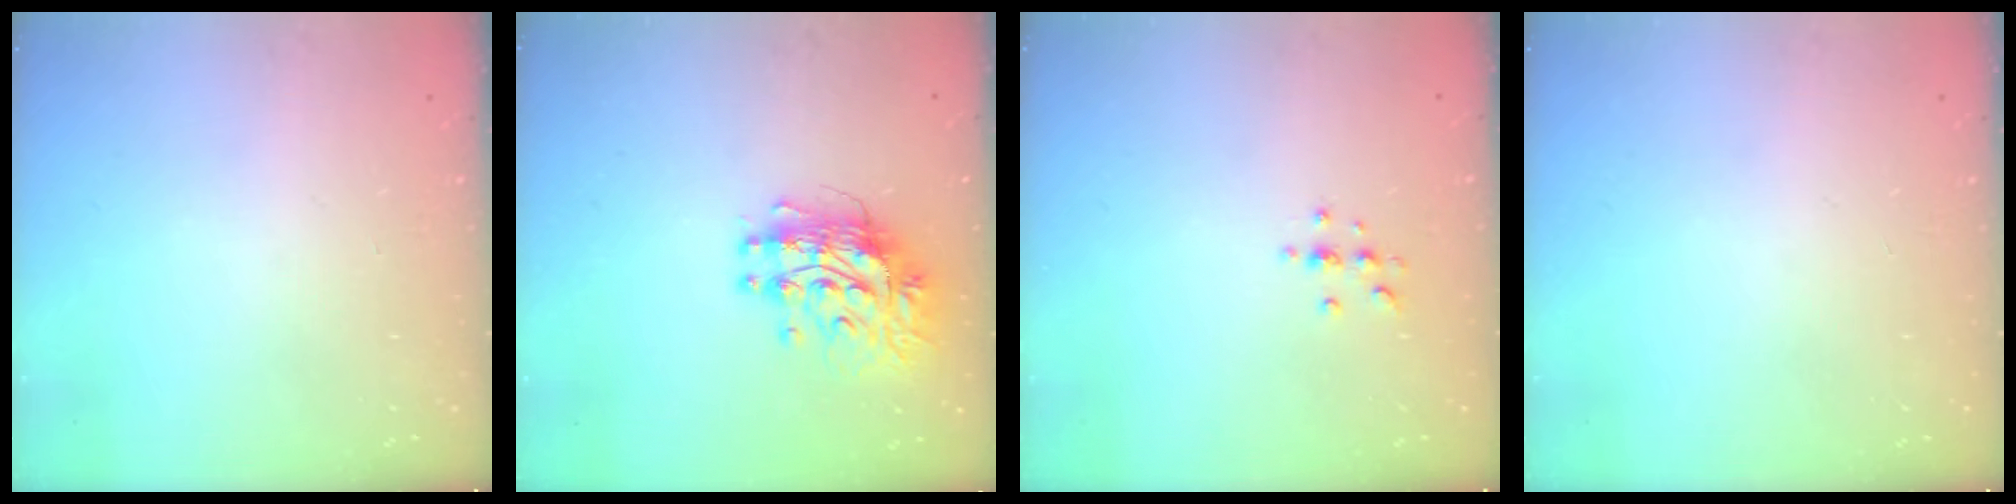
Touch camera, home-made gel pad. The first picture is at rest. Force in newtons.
{"total": 11.9, "press": 11.9, "slide": 1.0}
{"total": 3.8, "press": 3.8, "slide": 0.4}
{"total": 0.0}